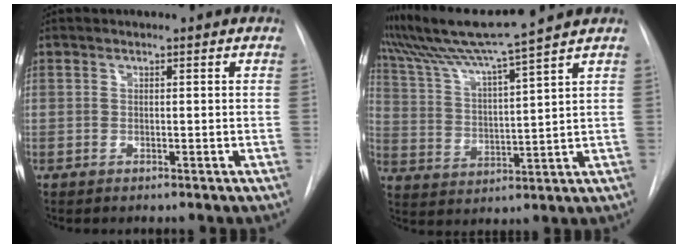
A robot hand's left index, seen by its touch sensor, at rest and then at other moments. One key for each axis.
{"total": 11.9, "fx": 10.3, "fy": -2.9, "fz": 5.2, "tx": -0.102, "ty": -0.007, "tz": 0.187}